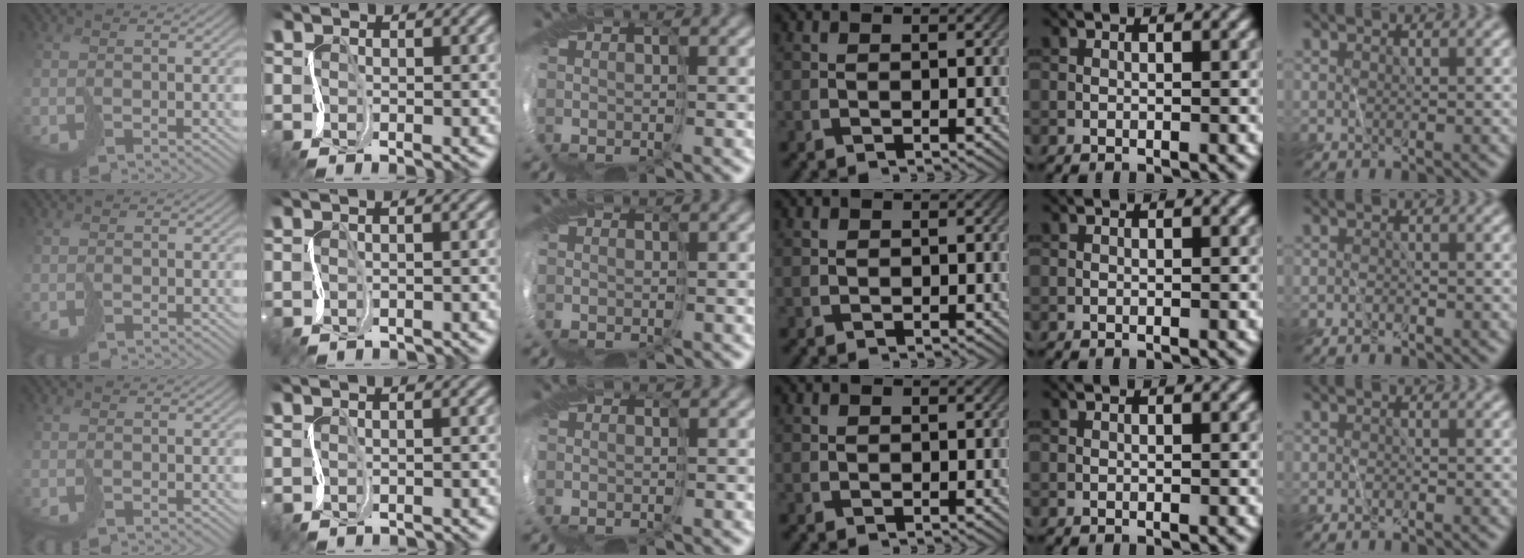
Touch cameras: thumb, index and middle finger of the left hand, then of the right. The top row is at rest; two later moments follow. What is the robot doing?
{"motion": "cut", "object": "bubble wrap"}